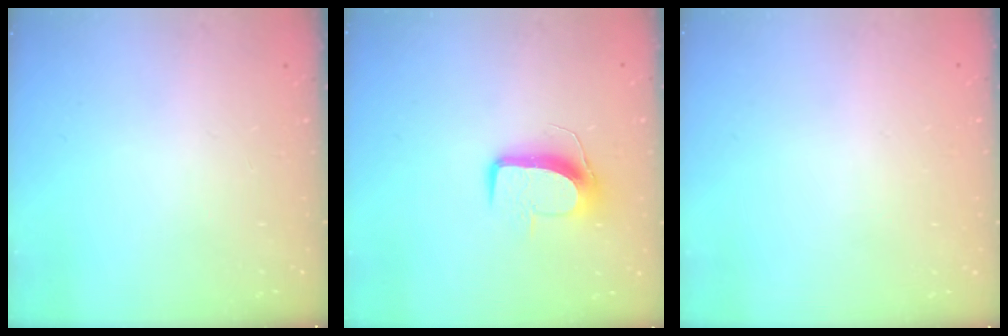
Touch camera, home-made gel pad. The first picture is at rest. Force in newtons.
{"total": 9.6, "press": 9.6, "slide": 0.2}
{"total": 0.0}